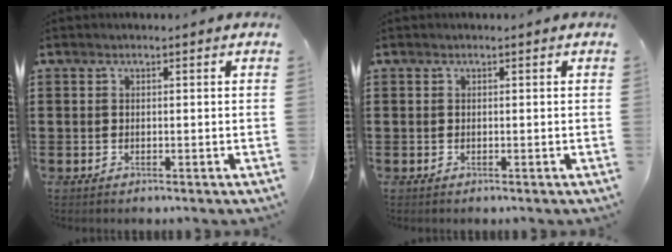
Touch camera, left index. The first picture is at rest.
{"total": 0.0}